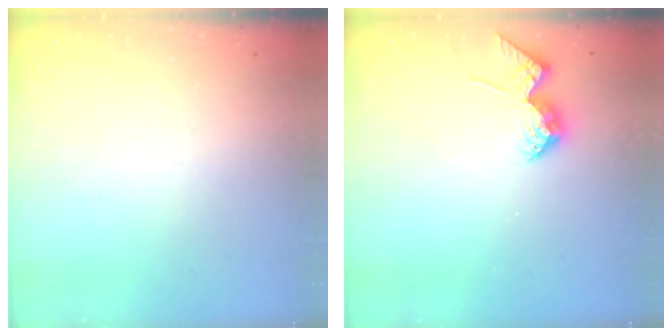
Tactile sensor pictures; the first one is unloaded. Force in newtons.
{"total": 10.7, "press": 10.7, "slide": 1.4}